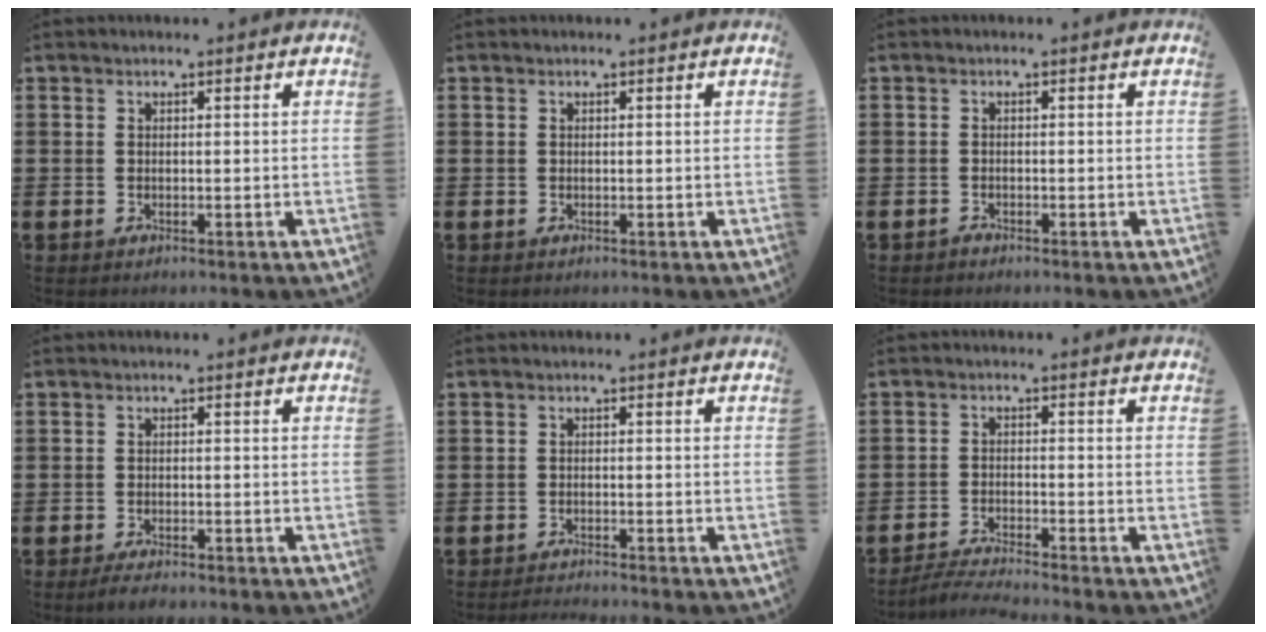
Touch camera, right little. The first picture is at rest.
{"total": 0.0}
{"total": 0.6, "force": [-0.6, 0.1, 0.0], "torque": [-0.001, -0.002, -0.012]}
{"total": 1.5, "force": [-1.2, 0.2, 0.8], "torque": [-0.016, 0.003, -0.024]}
{"total": 1.3, "force": [-1.3, -0.2, 0.1], "torque": [-0.003, 0.002, -0.026]}
{"total": 3.0, "force": [-2.9, -0.3, 0.7], "torque": [-0.010, 0.001, -0.057]}